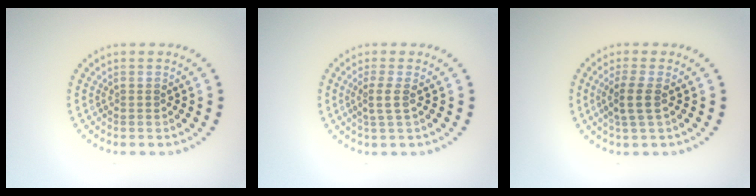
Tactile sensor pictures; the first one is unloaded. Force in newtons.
{"total": 1.7, "press": 1.3, "slide": 1.1}
{"total": 2.3, "press": 1.9, "slide": 1.3}